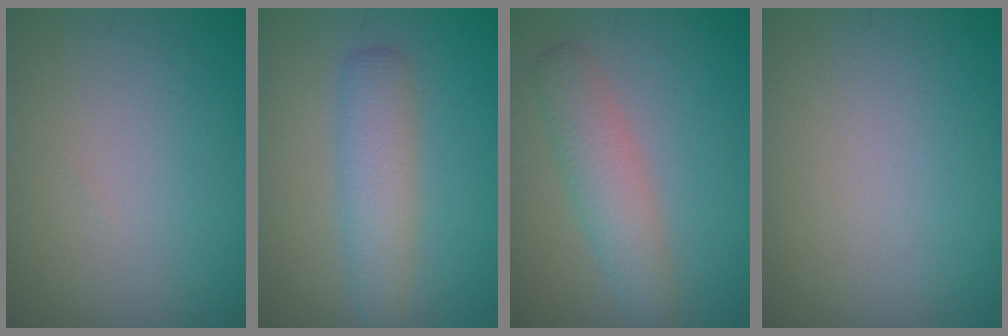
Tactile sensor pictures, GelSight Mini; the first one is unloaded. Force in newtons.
{"total": 3.7, "press": 3.7, "slide": 0.1}
{"total": 3.7, "press": 3.7, "slide": 0.1}
{"total": 0.0}